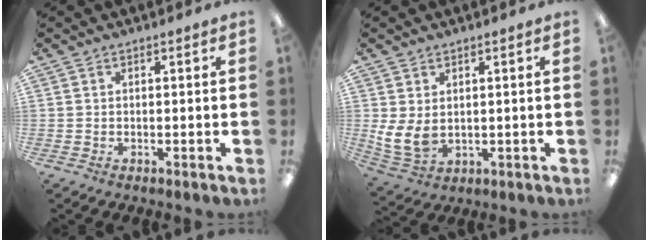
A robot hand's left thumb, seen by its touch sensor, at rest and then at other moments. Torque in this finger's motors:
{"motor_torque": [-0.21, 0.36, 0.52, -0.53, 0.07]}